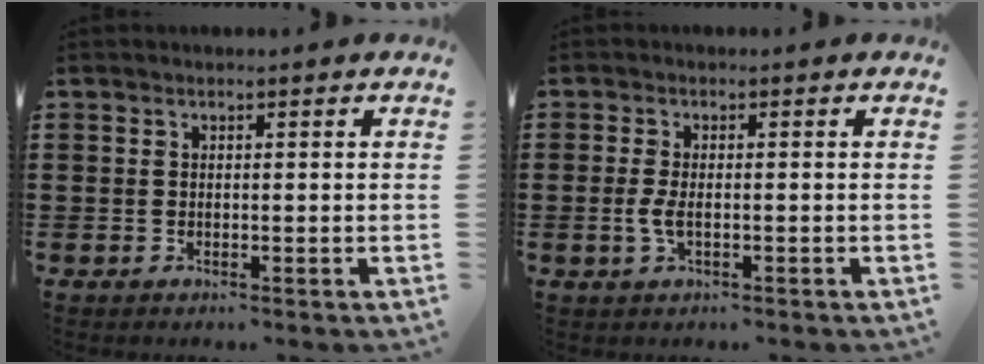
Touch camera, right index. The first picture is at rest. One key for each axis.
{"total": 2.5, "fx": -0.5, "fy": 0.7, "fz": 2.4, "tx": -0.059, "ty": -0.008, "tz": -0.014}